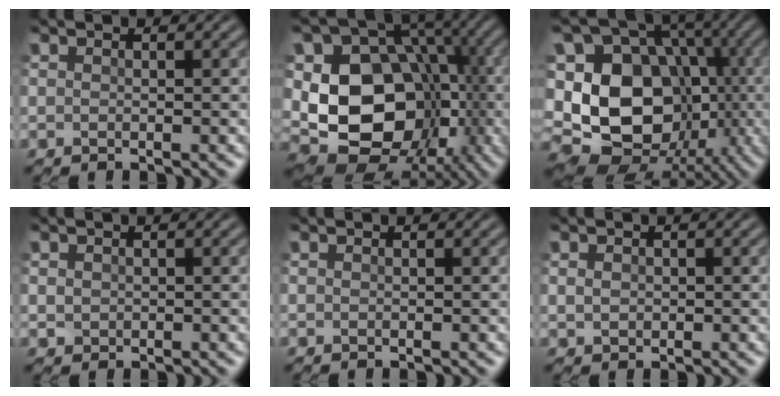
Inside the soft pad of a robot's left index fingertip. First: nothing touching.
{"total": 14.2, "force": [-2.0, 10.9, 8.9], "torque": [-0.156, -0.017, -0.034]}
{"total": 16.2, "force": [-2.6, 12.6, 9.8], "torque": [-0.189, -0.005, -0.035]}
{"total": 0.9, "force": [0.0, 0.9, 0.4], "torque": [-0.009, -0.005, 0.002]}
{"total": 0.0}
{"total": 1.2, "force": [0.0, 1.1, 0.6], "torque": [-0.012, -0.005, 0.004]}